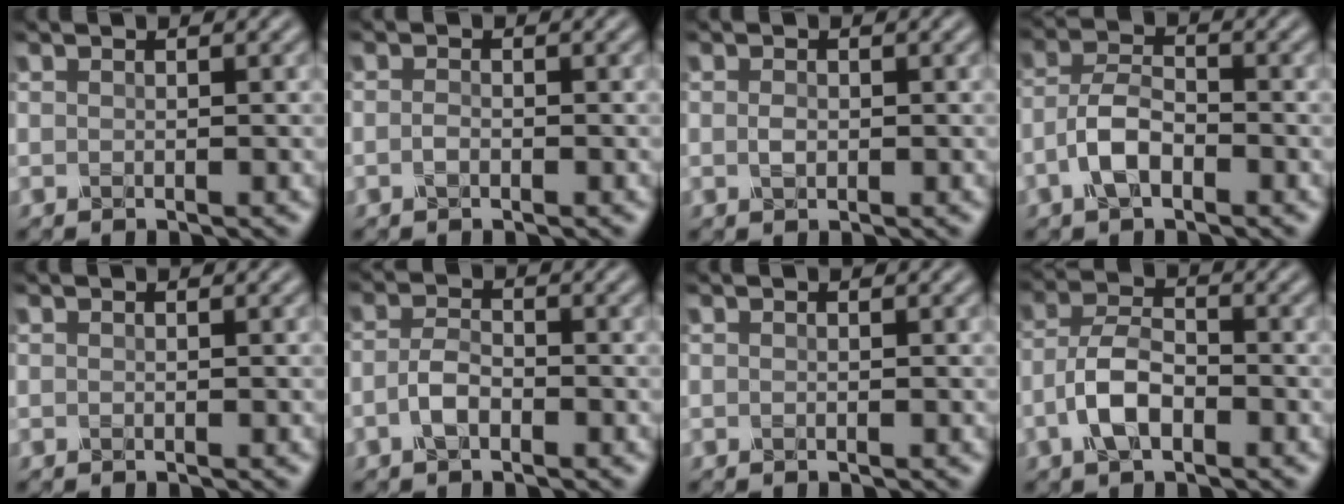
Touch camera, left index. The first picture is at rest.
{"total": 0.9, "force": [-0.4, 0.4, 0.7], "torque": [-0.017, 0.001, -0.010]}
{"total": 1.0, "force": [0.0, 0.7, 0.8], "torque": [-0.018, -0.001, -0.001]}
{"total": 3.9, "force": [-1.8, 1.8, 2.9], "torque": [-0.058, 0.008, -0.044]}
{"total": 0.0}
{"total": 2.4, "force": [-1.0, 1.1, 1.8], "torque": [-0.039, 0.004, -0.025]}
{"total": 0.0}
{"total": 4.5, "force": [-1.8, 2.2, 3.4], "torque": [-0.068, 0.008, -0.044]}